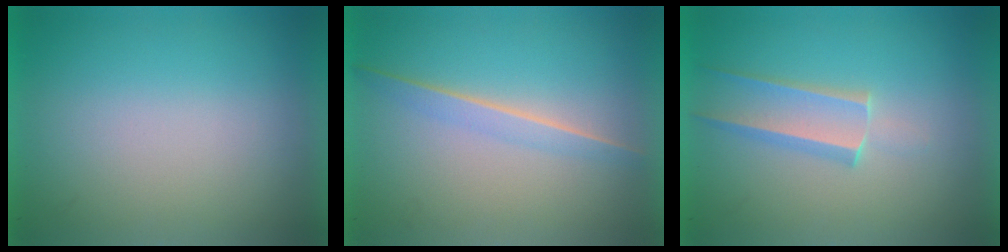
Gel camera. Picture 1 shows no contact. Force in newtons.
{"total": 1.4}
{"total": 2.0}